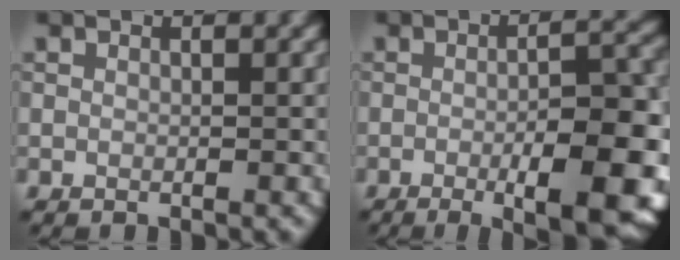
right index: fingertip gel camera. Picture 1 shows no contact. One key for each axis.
{"total": 9.8, "fx": -3.3, "fy": 2.7, "fz": 8.9, "tx": -0.113, "ty": 0.001, "tz": -0.040}